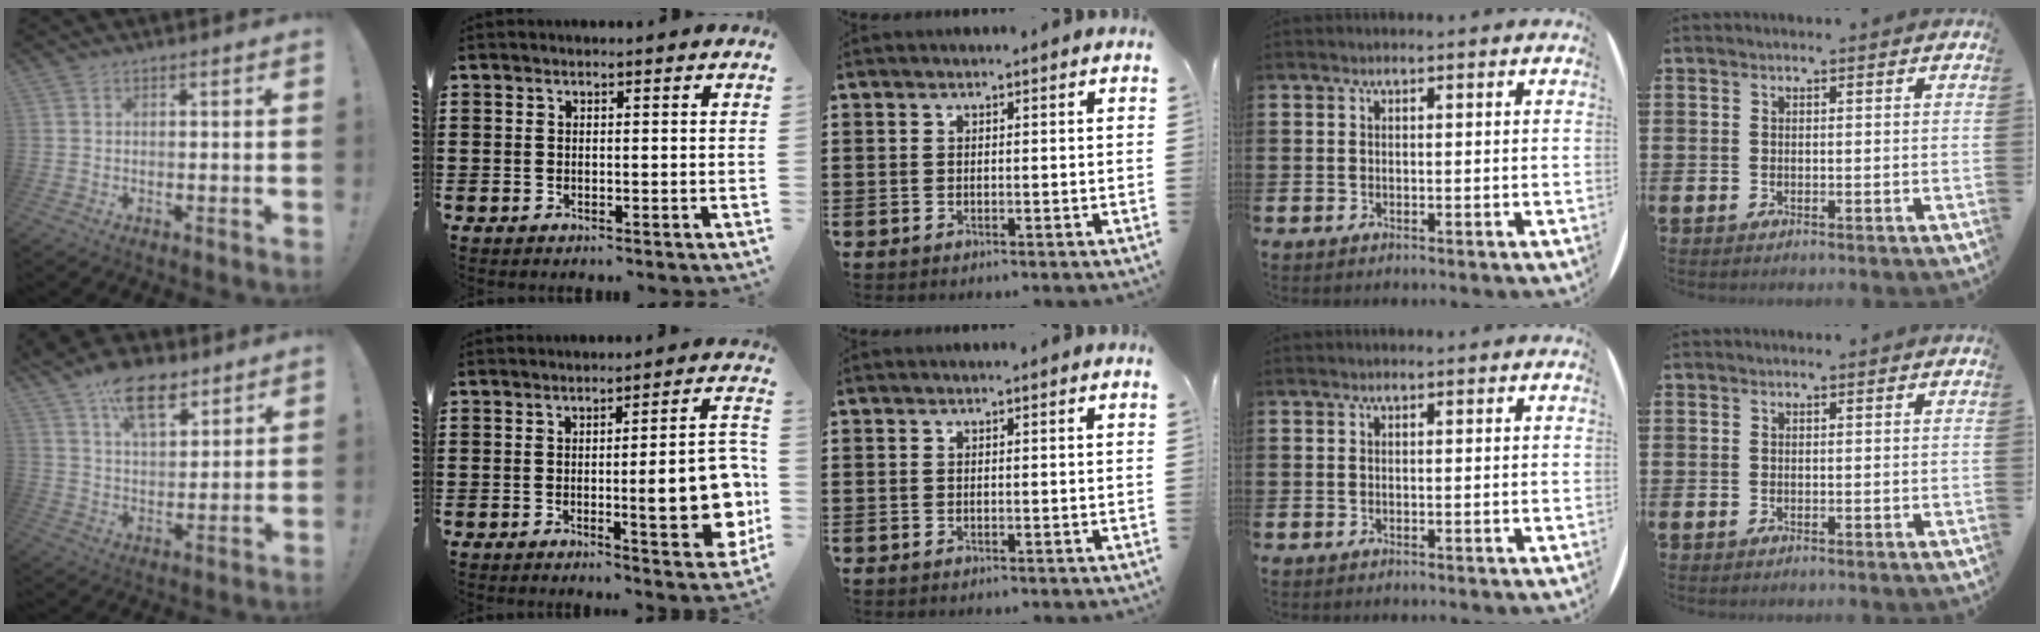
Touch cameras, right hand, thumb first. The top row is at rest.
{"thumb": {"total": 13.5, "force": [8.7, 6.9, 7.6], "torque": [-0.117, -0.043, 0.158]}, "index": {"total": 11.1, "force": [-1.6, 2.4, 10.7], "torque": [-0.139, -0.013, -0.024]}}